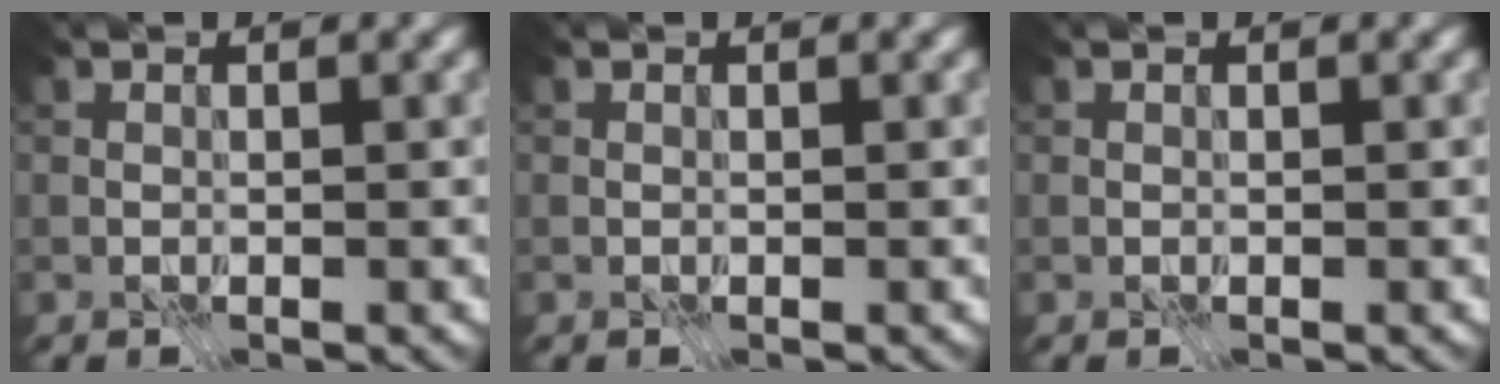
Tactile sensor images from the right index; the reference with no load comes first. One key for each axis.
{"total": 0.0}
{"total": 0.0}